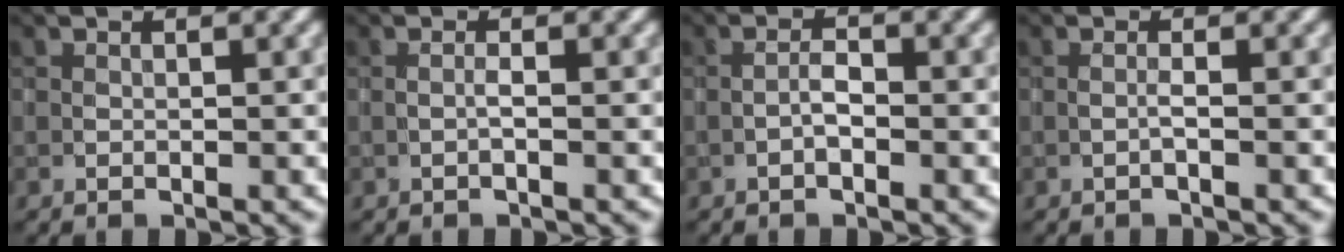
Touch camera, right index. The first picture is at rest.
{"total": 0.7, "force": [-0.2, 0.0, 0.6], "torque": [-0.013, 0.002, -0.005]}
{"total": 1.3, "force": [-0.6, 0.4, 1.1], "torque": [-0.022, 0.004, -0.013]}
{"total": 0.7, "force": [-0.3, 0.0, 0.6], "torque": [-0.013, 0.002, -0.007]}